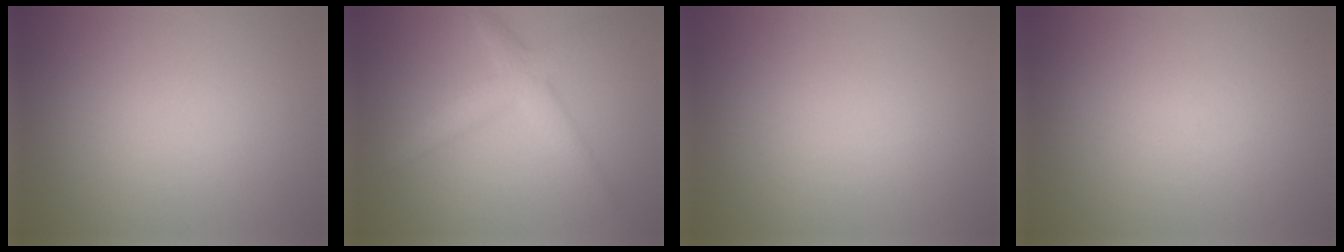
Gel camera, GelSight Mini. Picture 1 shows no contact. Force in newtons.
{"total": 3.2, "press": 3.2, "slide": 0.1}
{"total": 0.0}
{"total": 0.0}